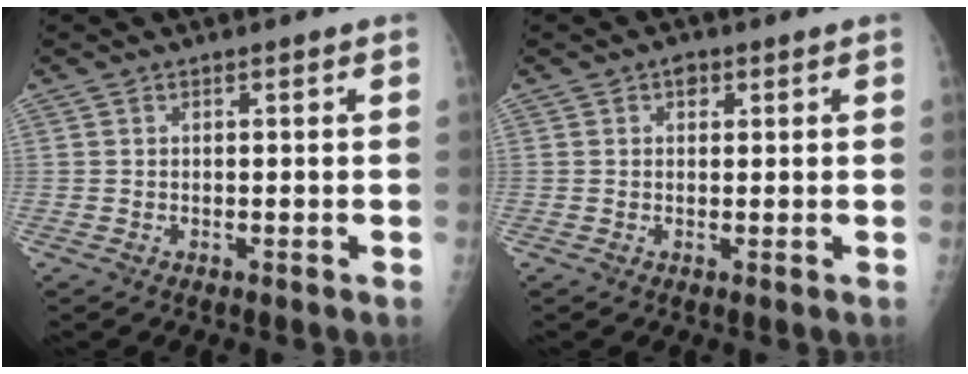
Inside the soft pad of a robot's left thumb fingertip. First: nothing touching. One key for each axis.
{"total": 1.8, "fx": 0.8, "fy": 1.4, "fz": 0.9, "tx": -0.001, "ty": 0.000, "tz": 0.007}